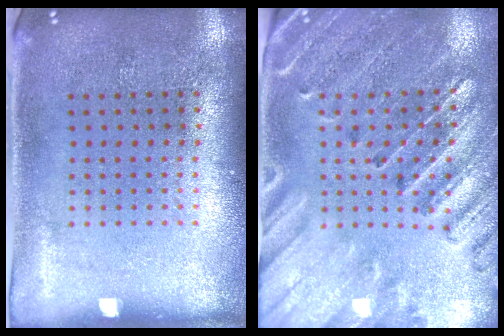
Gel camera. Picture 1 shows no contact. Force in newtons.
{"total": 2.8, "press": 2.6, "slide": 0.9}